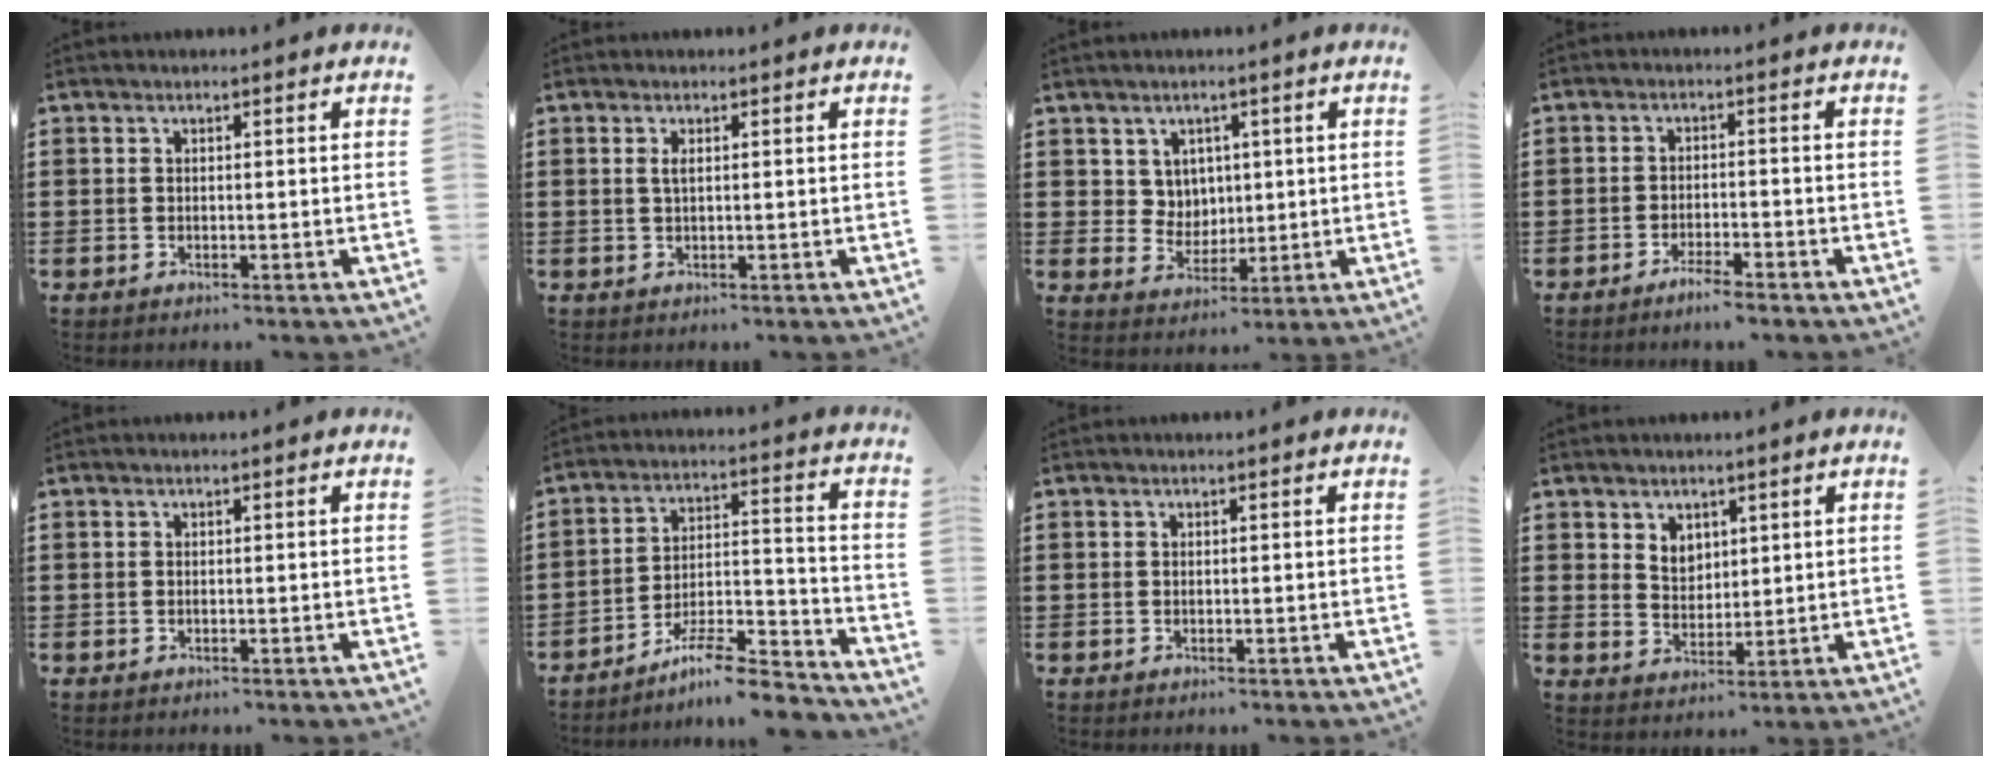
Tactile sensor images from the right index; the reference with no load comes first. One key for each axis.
{"total": 1.3, "fx": 0.3, "fy": 0.3, "fz": 1.2, "tx": -0.025, "ty": 0.002, "tz": 0.005}
{"total": 4.4, "fx": 2.2, "fy": 3.7, "fz": 0.7, "tx": -0.034, "ty": 0.005, "tz": 0.041}
{"total": 2.8, "fx": -2.5, "fy": 0.0, "fz": 1.2, "tx": -0.022, "ty": 0.002, "tz": -0.046}
{"total": 0.0}
{"total": 8.9, "fx": -7.9, "fy": 1.1, "fz": 4.0, "tx": -0.058, "ty": 0.014, "tz": -0.149}
{"total": 0.0}
{"total": 3.5, "fx": 2.5, "fy": 2.5, "fz": 0.7, "tx": -0.024, "ty": 0.005, "tz": 0.046}